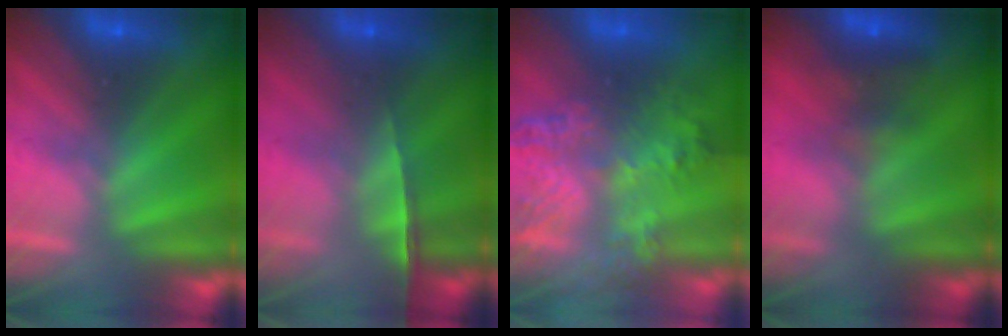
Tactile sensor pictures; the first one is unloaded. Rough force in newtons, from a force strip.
{"total": 1.7}
{"total": 9.6}
{"total": 4.7}